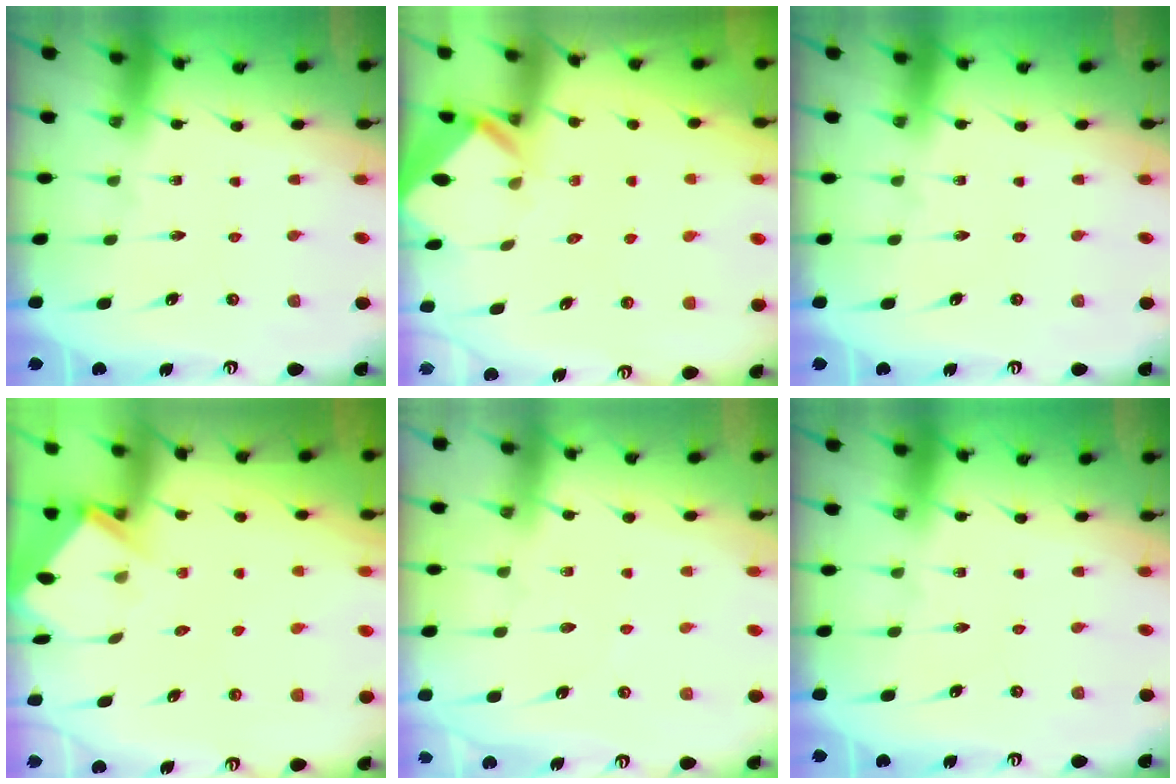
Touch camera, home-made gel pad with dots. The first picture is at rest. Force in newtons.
{"total": 2.8, "press": 2.8, "slide": 0.1}
{"total": 0.0}
{"total": 3.9, "press": 3.9, "slide": 0.4}
{"total": 4.0, "press": 4.0, "slide": 0.5}
{"total": 0.0}